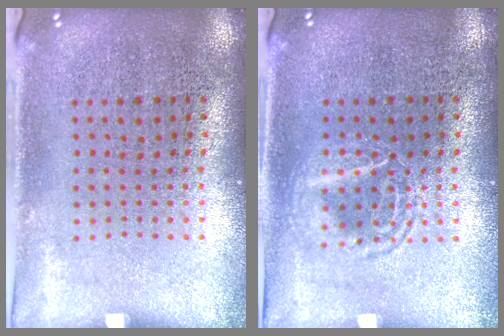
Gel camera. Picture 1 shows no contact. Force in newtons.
{"total": 1.9, "press": 1.9, "slide": 0.3}